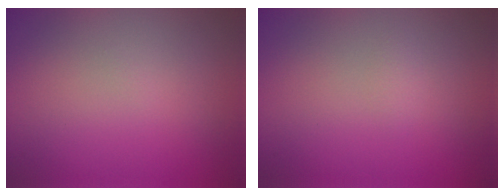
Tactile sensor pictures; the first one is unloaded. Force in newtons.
{"total": 0.5, "press": 0.5, "slide": 0.1}